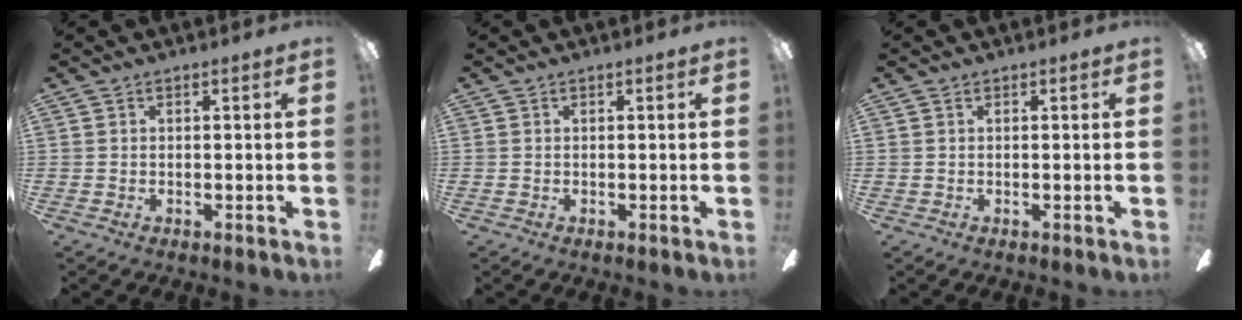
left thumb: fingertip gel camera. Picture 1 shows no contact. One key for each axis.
{"total": 0.0}
{"total": 0.0}